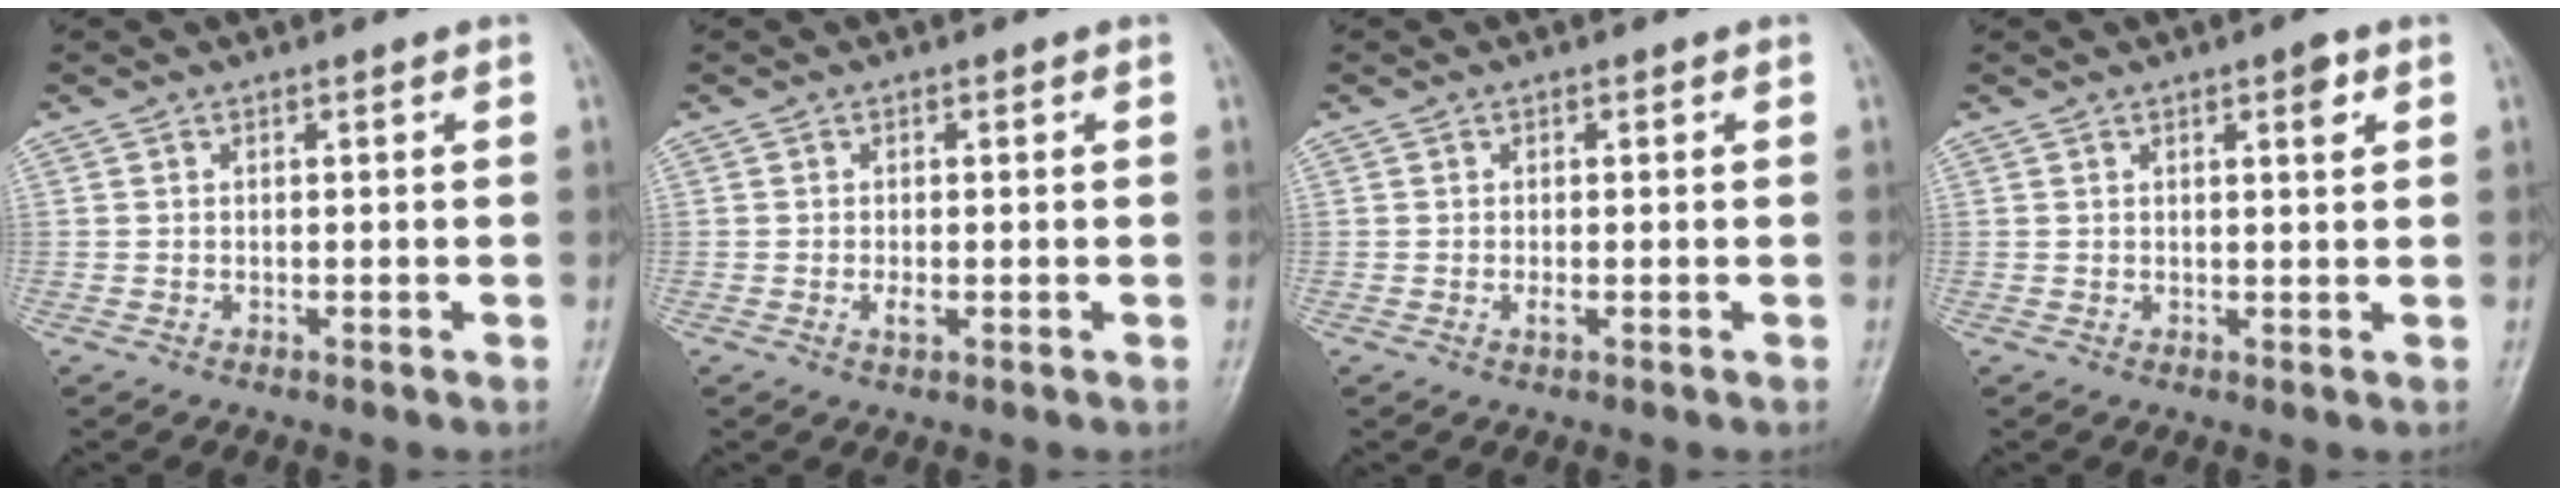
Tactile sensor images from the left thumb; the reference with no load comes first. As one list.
[{"total": 1.6, "force": [-0.3, 0.8, 1.4], "torque": [-0.026, -0.003, -0.008]}, {"total": 1.1, "force": [-0.2, 0.4, 1.0], "torque": [-0.018, -0.002, -0.005]}, {"total": 2.8, "force": [1.4, 0.8, 2.3], "torque": [-0.030, -0.005, 0.019]}]